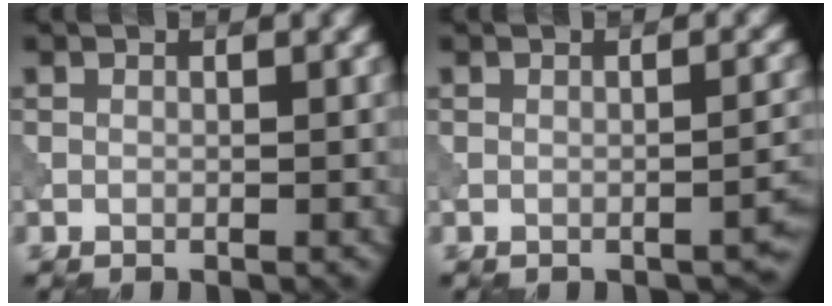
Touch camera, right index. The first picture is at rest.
{"total": 1.6, "force": [-1.2, 0.4, 0.9], "torque": [-0.009, 0.005, -0.017]}